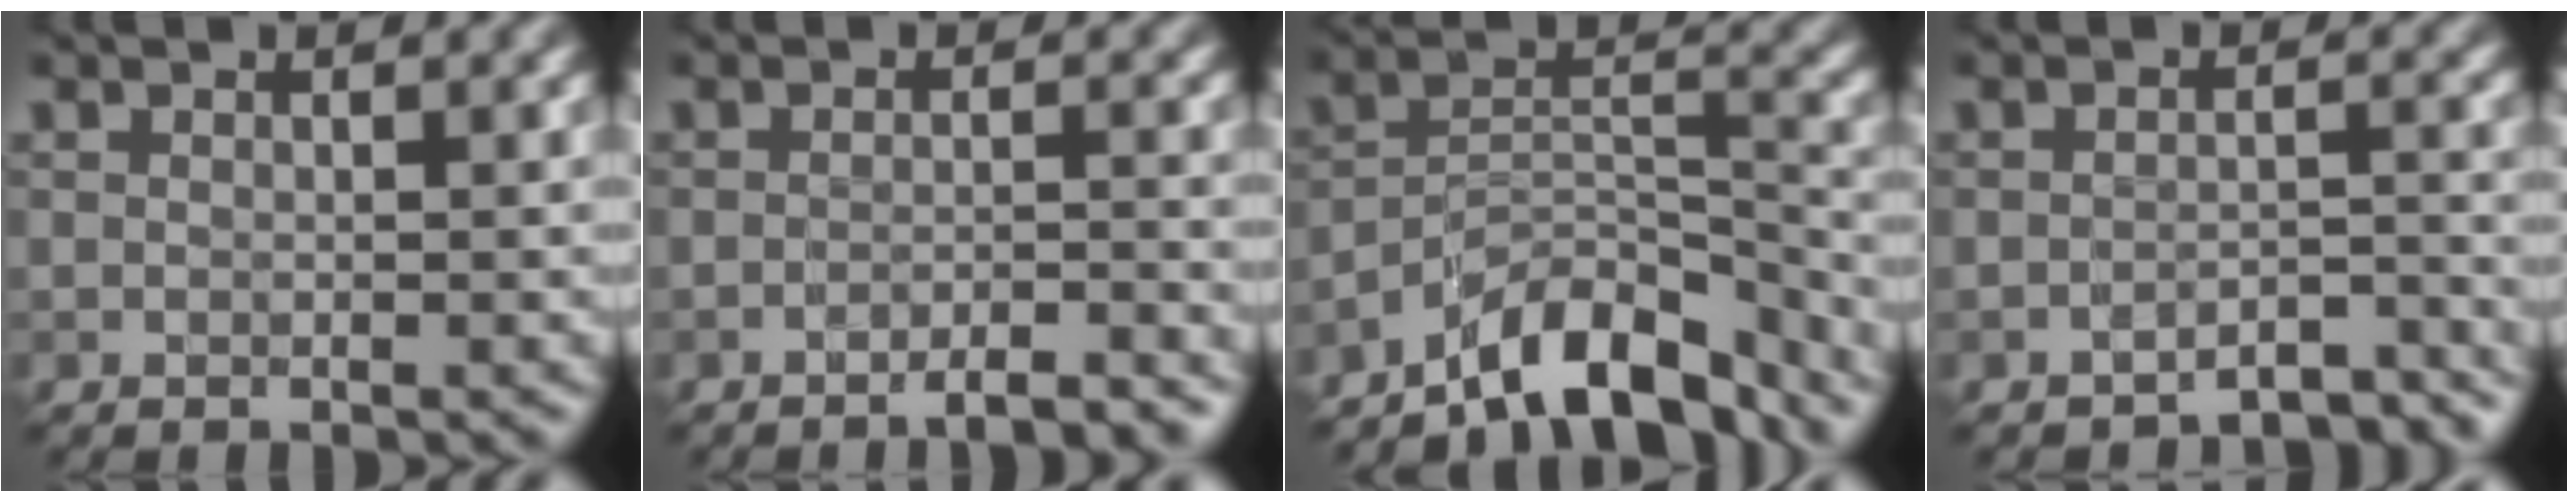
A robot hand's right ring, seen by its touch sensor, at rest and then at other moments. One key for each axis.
{"total": 3.2, "fx": -2.7, "fy": 0.3, "fz": 1.7, "tx": -0.023, "ty": 0.010, "tz": -0.043}
{"total": 8.6, "fx": -7.1, "fy": 2.5, "fz": 4.2, "tx": -0.050, "ty": 0.007, "tz": -0.134}
{"total": 4.7, "fx": -4.6, "fy": 0.7, "fz": 1.0, "tx": -0.015, "ty": -0.003, "tz": -0.054}